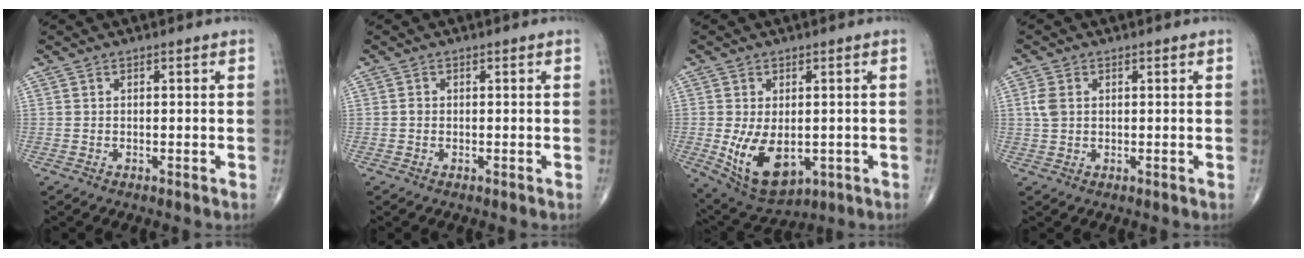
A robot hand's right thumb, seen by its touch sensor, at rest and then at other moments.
{"total": 1.3, "force": [-0.3, 1.0, 0.8], "torque": [-0.011, 0.002, -0.008]}
{"total": 11.5, "force": [-2.1, 6.8, 9.0], "torque": [-0.145, -0.014, -0.013]}
{"total": 3.1, "force": [0.6, 2.2, 2.1], "torque": [-0.051, 0.004, 0.013]}